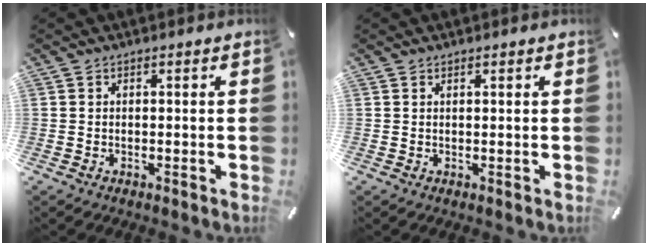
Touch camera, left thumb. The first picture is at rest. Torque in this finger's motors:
{"motor_torque": [0.08, -0.22, 0.09, -0.11, 0.06]}